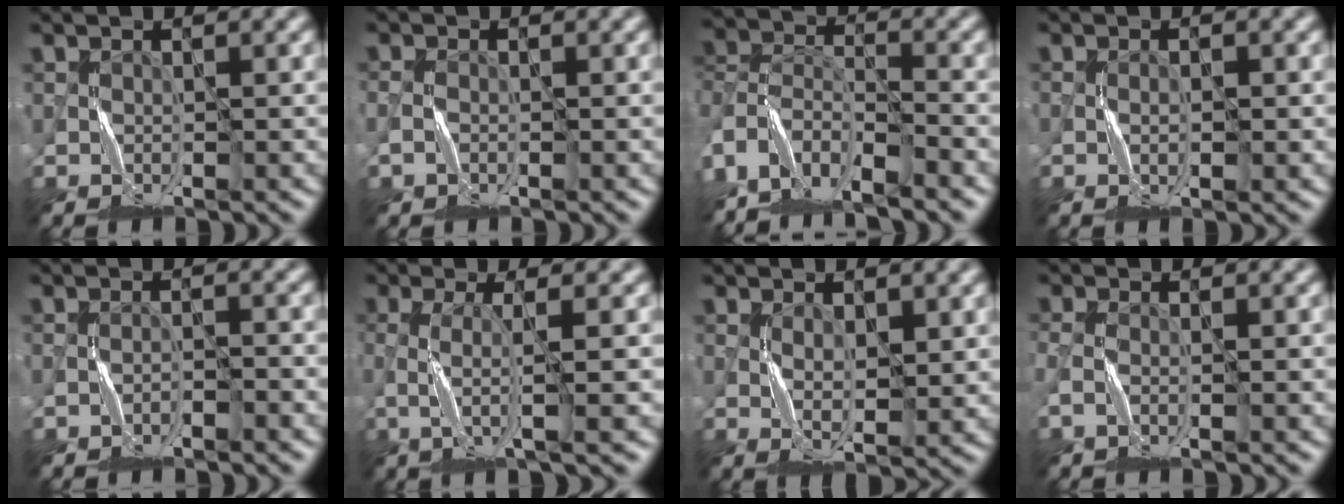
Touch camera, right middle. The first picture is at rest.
{"total": 1.3, "force": [-1.0, 0.7, 0.4], "torque": [-0.012, 0.004, -0.020]}
{"total": 7.0, "force": [-5.9, 2.5, 2.7], "torque": [-0.055, 0.006, -0.117]}
{"total": 0.7, "force": [-0.5, 0.0, 0.5], "torque": [-0.009, 0.005, -0.010]}
{"total": 1.5, "force": [-1.4, 0.0, 0.2], "torque": [-0.003, 0.011, -0.027]}
{"total": 2.7, "force": [-0.8, 0.4, 2.5], "torque": [-0.052, 0.000, -0.017]}
{"total": 2.4, "force": [0.4, 1.2, 2.0], "torque": [-0.040, -0.001, 0.011]}
{"total": 1.4, "force": [-0.9, 0.4, 1.0], "torque": [-0.033, 0.001, -0.023]}